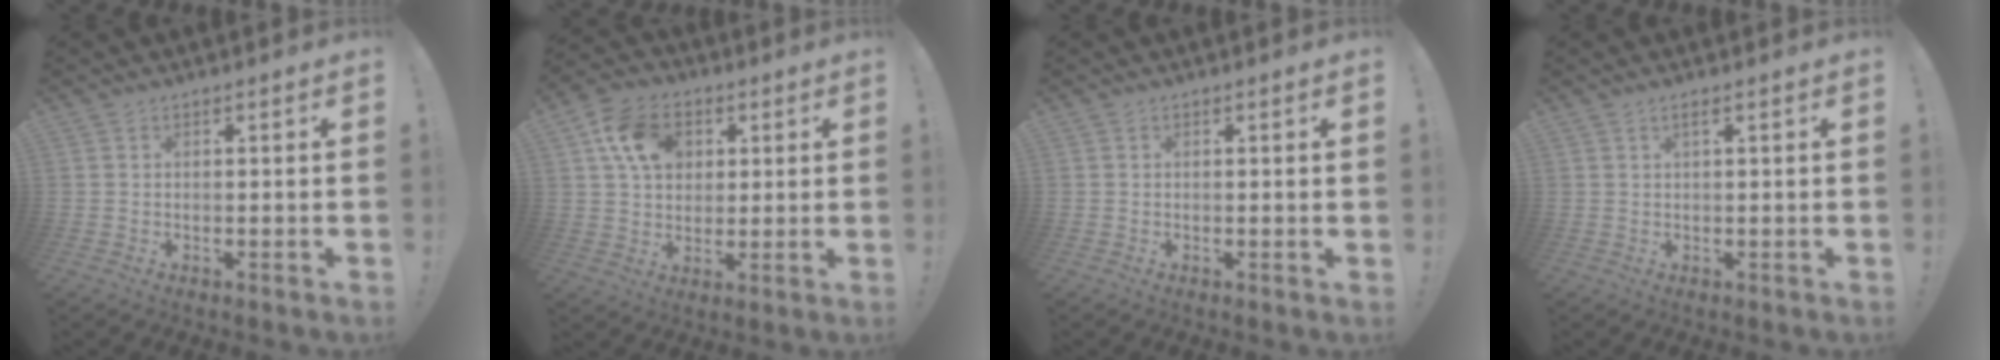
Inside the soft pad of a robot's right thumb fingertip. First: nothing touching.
{"total": 13.6, "force": [5.0, 10.4, 7.2], "torque": [-0.106, -0.004, 0.098]}
{"total": 0.9, "force": [0.1, -0.3, 0.8], "torque": [-0.008, -0.004, -0.001]}
{"total": 1.6, "force": [0.7, 0.0, 1.5], "torque": [-0.031, 0.000, 0.012]}